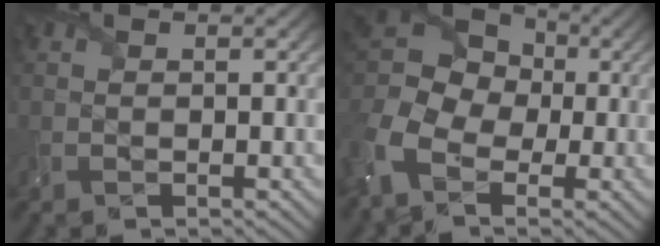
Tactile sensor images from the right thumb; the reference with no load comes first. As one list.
[{"total": 14.5, "force": [-2.7, 11.1, 8.9], "torque": [-0.261, -0.035, -0.039]}]